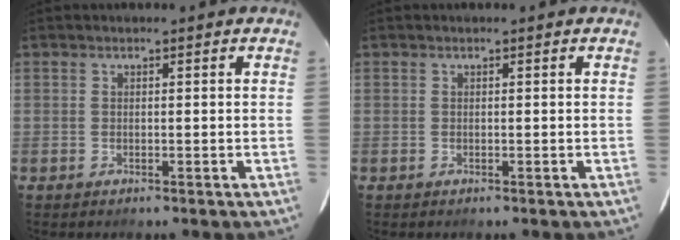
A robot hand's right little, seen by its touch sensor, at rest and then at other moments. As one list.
[{"total": 0.0}]